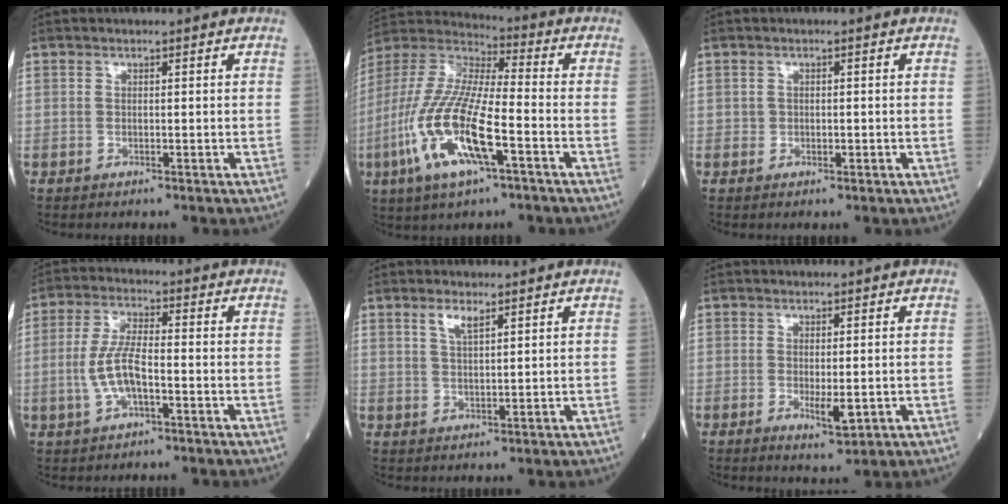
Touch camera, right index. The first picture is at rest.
{"total": 17.2, "force": [-6.1, 3.7, 15.7], "torque": [-0.343, -0.017, -0.117]}
{"total": 1.3, "force": [-0.2, 1.0, 0.8], "torque": [-0.010, -0.001, -0.002]}
{"total": 6.8, "force": [-1.6, 2.1, 6.3], "torque": [-0.138, 0.005, -0.032]}
{"total": 2.7, "force": [1.7, 0.5, 1.9], "torque": [-0.041, 0.000, 0.035]}
{"total": 3.6, "force": [-0.8, 1.0, 3.3], "torque": [-0.049, -0.007, -0.010]}